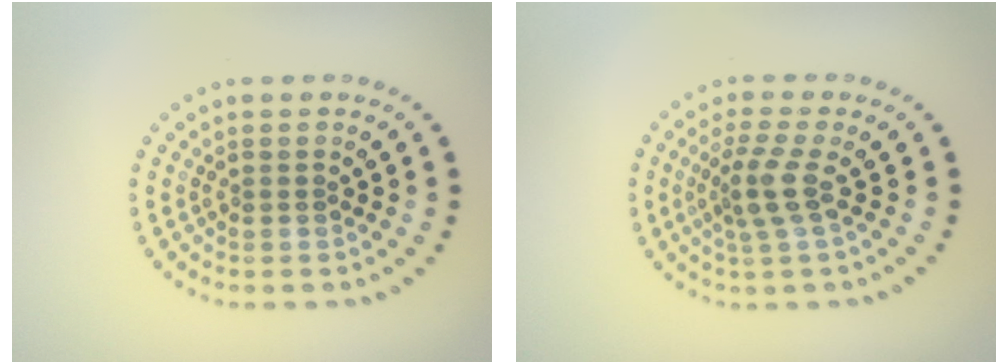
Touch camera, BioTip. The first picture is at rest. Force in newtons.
{"total": 2.8, "press": 2.1, "slide": 1.8}